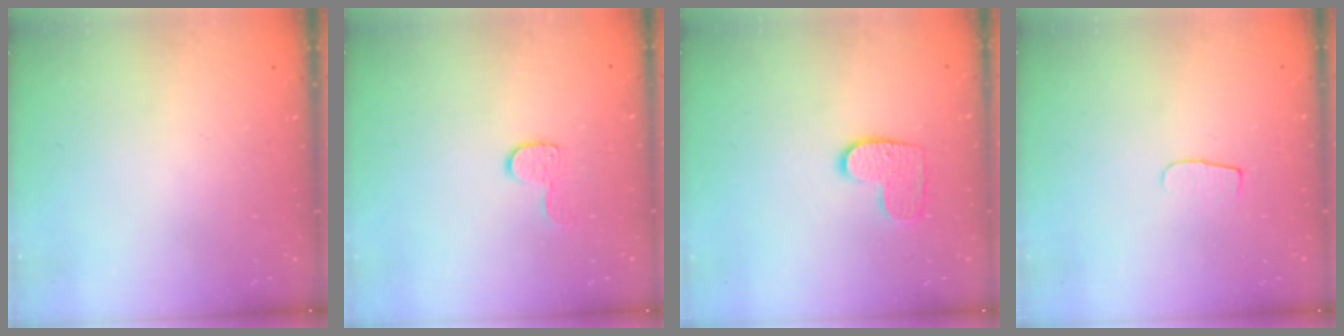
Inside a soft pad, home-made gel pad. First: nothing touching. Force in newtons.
{"total": 6.7, "press": 6.7, "slide": 0.4}
{"total": 8.4, "press": 8.4, "slide": 0.4}
{"total": 4.8, "press": 4.8, "slide": 0.6}